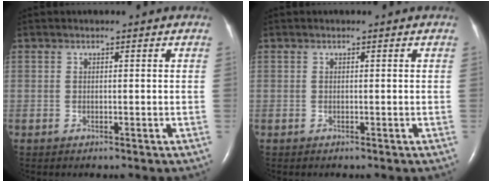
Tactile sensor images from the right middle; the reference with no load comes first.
{"total": 0.0}